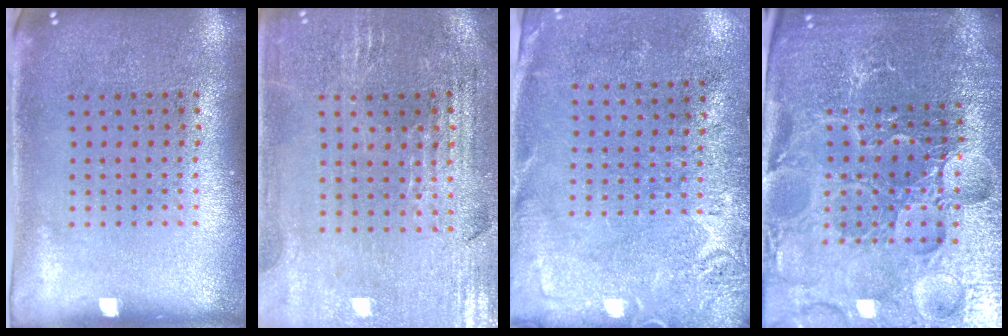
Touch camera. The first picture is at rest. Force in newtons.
{"total": 1.3, "press": 1.3, "slide": 0.3}
{"total": 2.8, "press": 2.4, "slide": 1.4}
{"total": 5.2, "press": 5.0, "slide": 1.6}